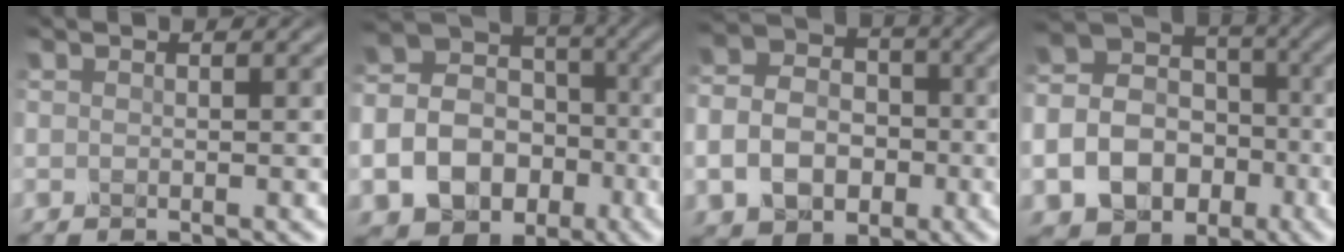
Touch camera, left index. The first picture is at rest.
{"total": 13.3, "force": [-5.2, 11.2, 5.1], "torque": [-0.115, -0.035, -0.092]}
{"total": 7.4, "force": [-2.0, 6.0, 3.8], "torque": [-0.069, -0.011, -0.049]}
{"total": 12.1, "force": [-4.7, 10.1, 4.8], "torque": [-0.106, -0.035, -0.084]}